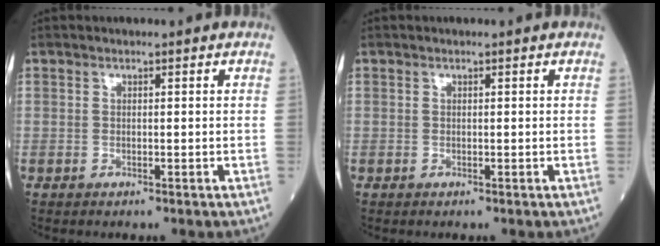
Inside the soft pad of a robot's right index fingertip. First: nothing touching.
{"total": 0.0}